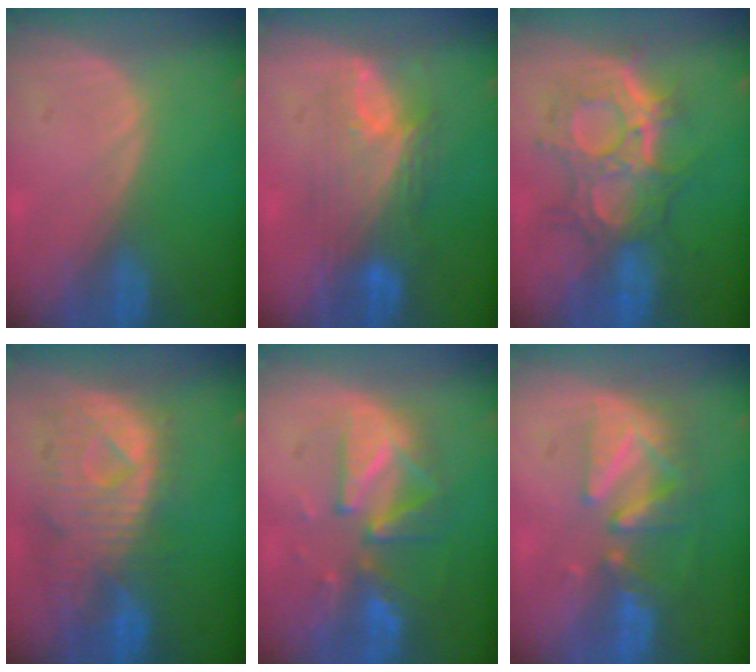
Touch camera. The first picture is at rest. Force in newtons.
{"total": 7.5, "press": 7.4, "slide": 1.4}
{"total": 10.3, "press": 9.8, "slide": 3.3}
{"total": 11.4, "press": 9.9, "slide": 5.7}
{"total": 9.9, "press": 8.8, "slide": 4.7}
{"total": 8.5, "press": 7.9, "slide": 3.2}